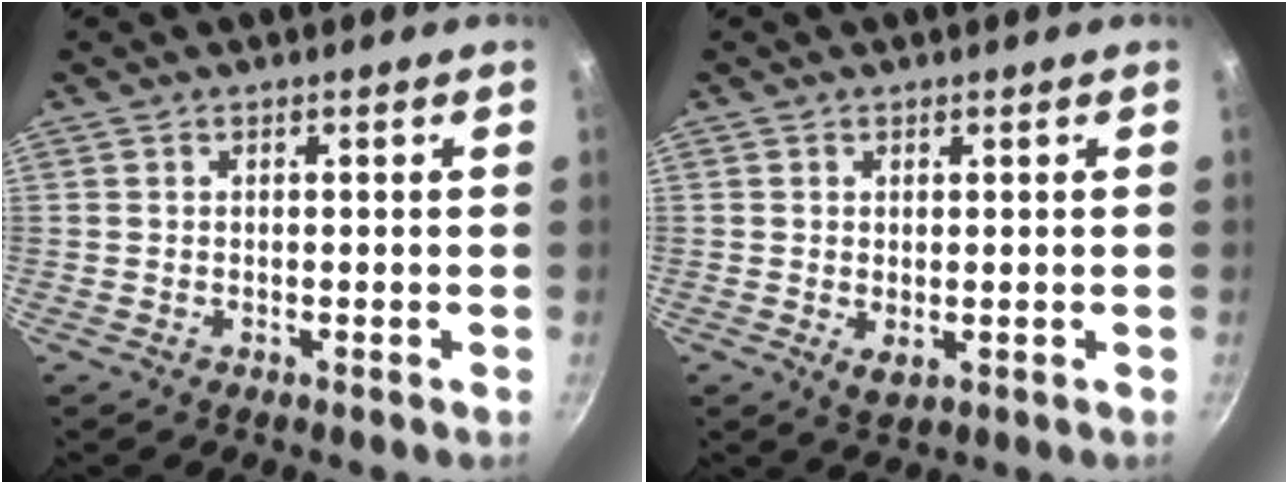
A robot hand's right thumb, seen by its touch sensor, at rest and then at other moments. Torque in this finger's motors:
{"motor_torque": [-0.36, 0.24, -0.09, 0.01, 0.11]}